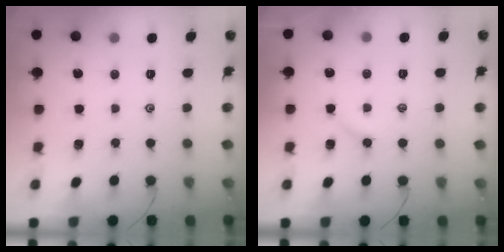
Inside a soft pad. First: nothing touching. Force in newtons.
{"total": 2.2, "press": 2.2, "slide": 0.3}